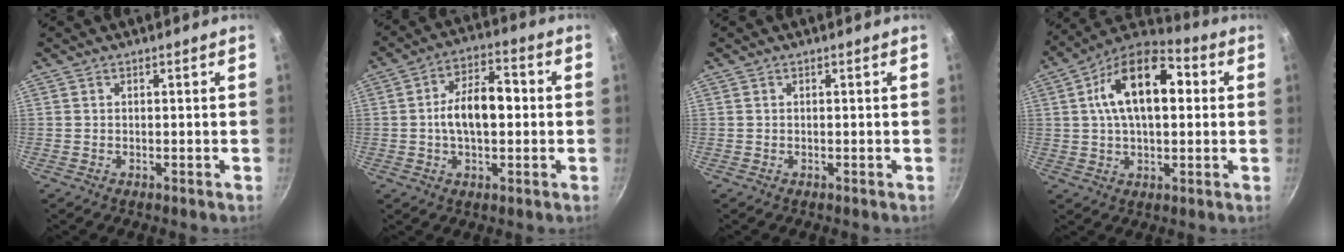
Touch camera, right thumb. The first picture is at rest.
{"total": 10.9, "force": [-0.1, 5.8, 9.2], "torque": [-0.144, 0.023, -0.006]}
{"total": 0.0}
{"total": 17.0, "force": [3.3, 9.2, 13.9], "torque": [-0.215, 0.026, 0.046]}